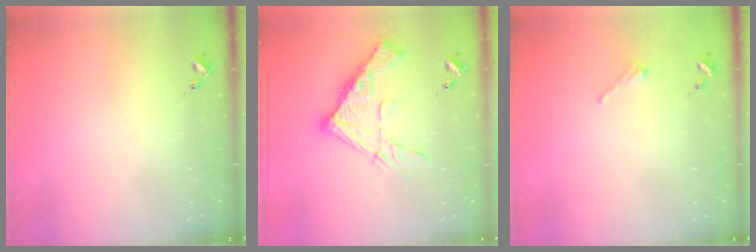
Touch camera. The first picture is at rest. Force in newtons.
{"total": 16.7, "press": 16.6, "slide": 1.8}
{"total": 2.2, "press": 2.2, "slide": 0.3}